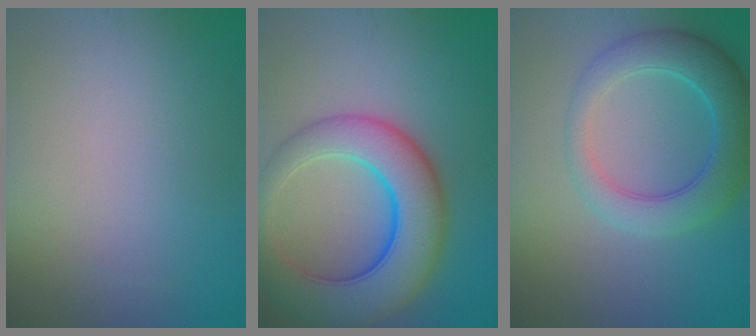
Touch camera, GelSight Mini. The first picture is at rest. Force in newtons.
{"total": 9.2, "press": 9.2, "slide": 0.6}
{"total": 5.9, "press": 5.9, "slide": 0.3}